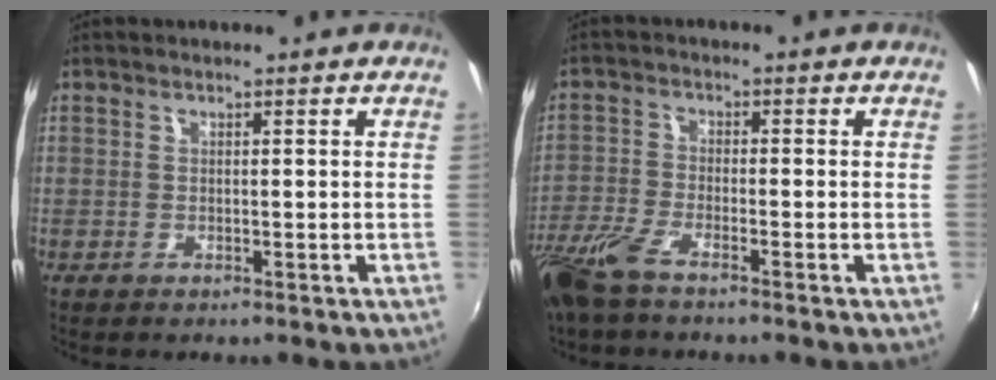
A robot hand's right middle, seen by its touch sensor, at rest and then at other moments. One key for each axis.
{"total": 7.9, "fx": -6.0, "fy": 1.8, "fz": 4.9, "tx": -0.125, "ty": -0.021, "tz": -0.124}